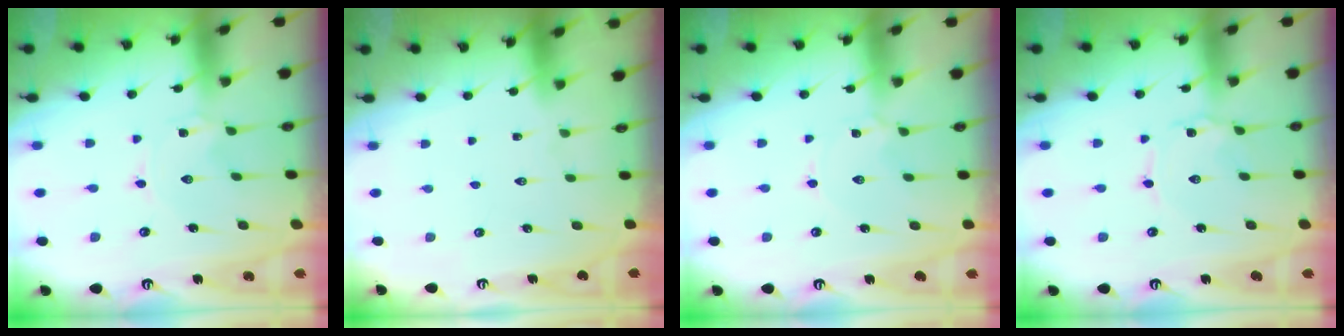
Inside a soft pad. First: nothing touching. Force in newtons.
{"total": 1.5, "press": 1.5, "slide": 0.1}
{"total": 2.3, "press": 2.3, "slide": 0.4}
{"total": 1.9, "press": 1.9, "slide": 0.3}